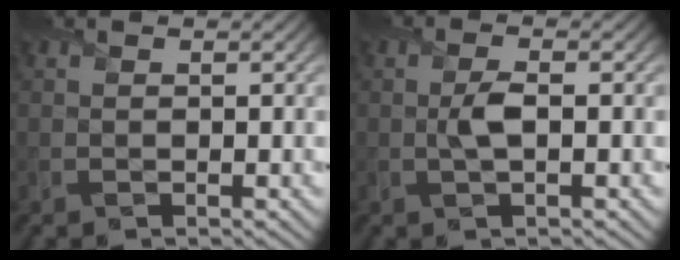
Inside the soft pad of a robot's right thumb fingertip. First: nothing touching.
{"total": 2.2, "force": [-0.1, 0.7, 2.1], "torque": [-0.051, 0.005, -0.002]}